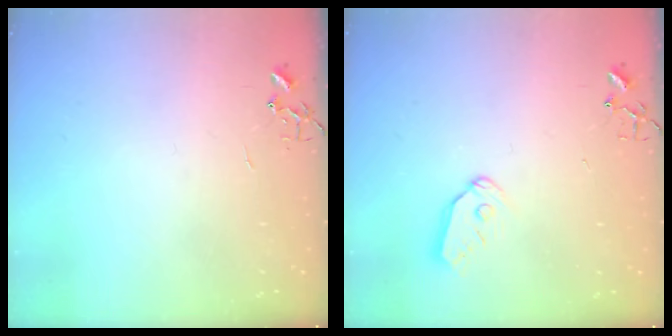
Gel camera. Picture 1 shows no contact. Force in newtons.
{"total": 7.7, "press": 7.7, "slide": 0.4}